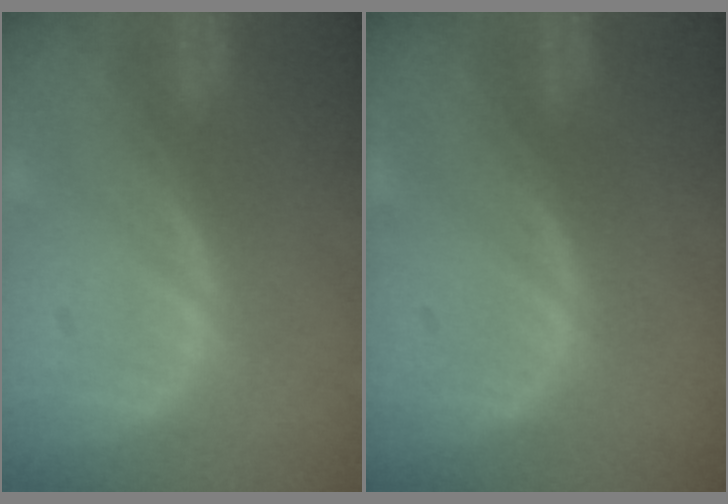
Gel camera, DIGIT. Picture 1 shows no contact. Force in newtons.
{"total": 0.0}